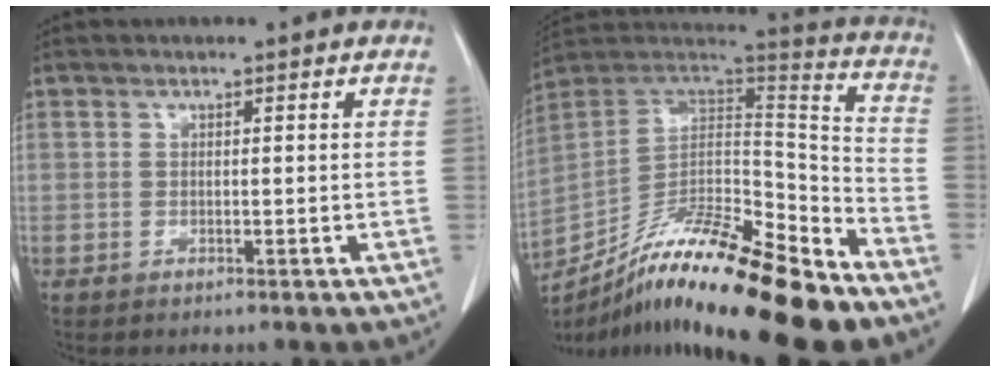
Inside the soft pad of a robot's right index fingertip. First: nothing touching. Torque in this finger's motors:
{"motor_torque": [0.68, -1.46, -0.15, -0.15]}